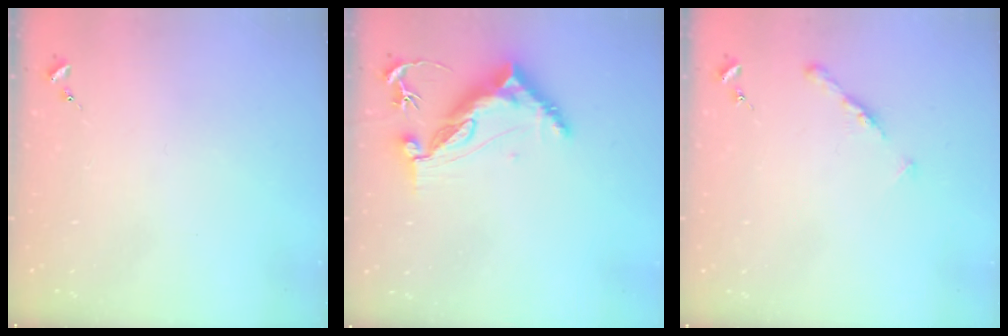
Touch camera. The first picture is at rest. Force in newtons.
{"total": 10.7, "press": 10.6, "slide": 1.2}
{"total": 5.3, "press": 5.2, "slide": 0.6}